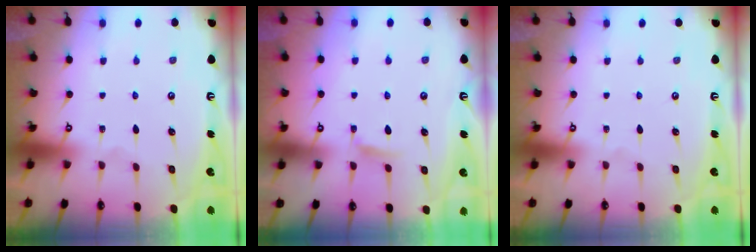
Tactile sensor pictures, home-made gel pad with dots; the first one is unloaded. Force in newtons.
{"total": 5.0, "press": 4.9, "slide": 0.7}
{"total": 0.0}